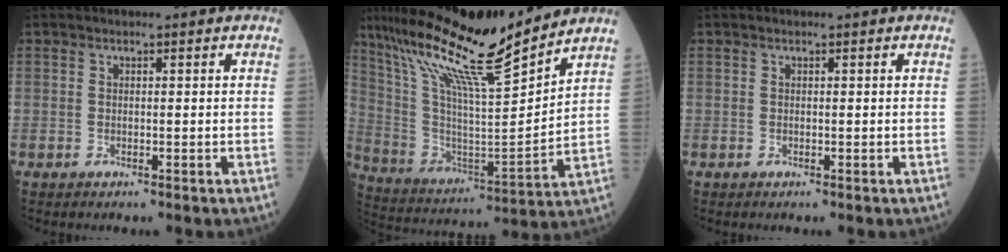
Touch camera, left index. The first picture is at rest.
{"total": 21.6, "force": [17.1, 0.9, 13.1], "torque": [-0.240, 0.003, 0.307]}
{"total": 0.0}